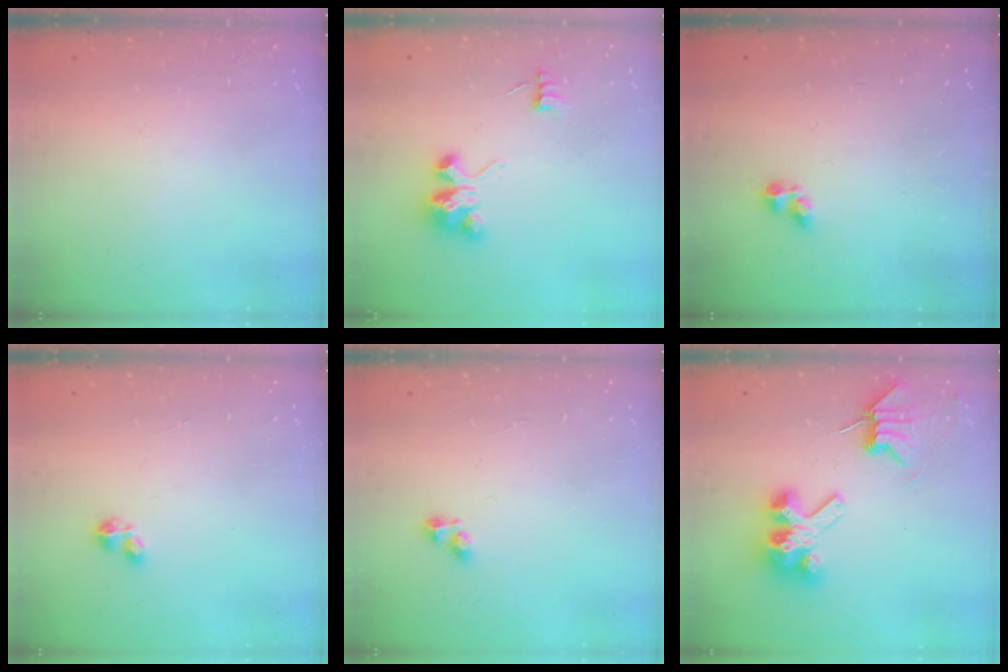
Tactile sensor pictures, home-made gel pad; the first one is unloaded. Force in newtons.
{"total": 3.6, "press": 3.6, "slide": 0.0}
{"total": 2.8, "press": 2.7, "slide": 0.5}
{"total": 1.9, "press": 1.9, "slide": 0.4}
{"total": 2.6, "press": 2.6, "slide": 0.2}
{"total": 9.5, "press": 9.5, "slide": 0.8}